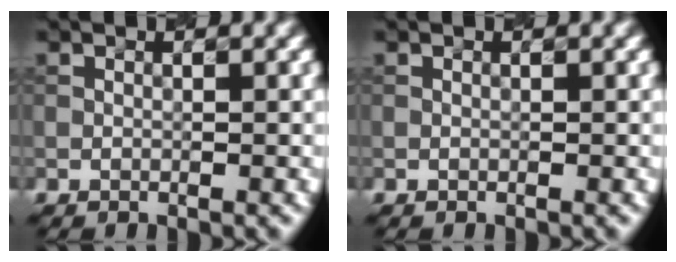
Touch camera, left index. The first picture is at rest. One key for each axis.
{"total": 0.0}